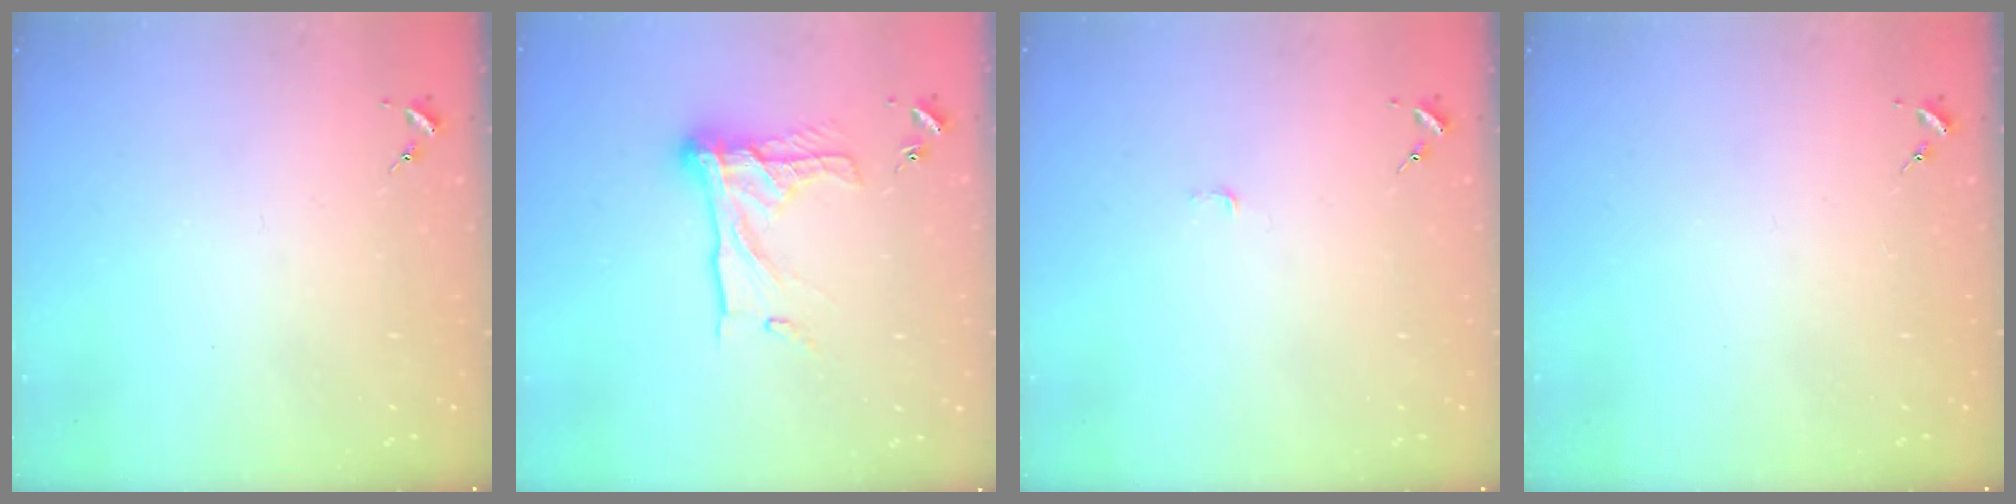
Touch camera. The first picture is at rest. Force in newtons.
{"total": 15.7, "press": 15.6, "slide": 1.3}
{"total": 2.7, "press": 2.7, "slide": 0.3}
{"total": 0.0}